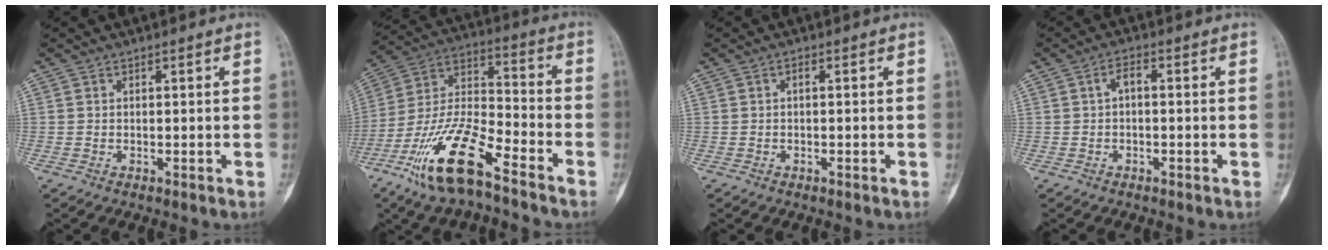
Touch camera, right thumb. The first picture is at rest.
{"total": 17.6, "force": [-10.9, 5.1, 12.8], "torque": [-0.254, 0.062, -0.209]}
{"total": 0.8, "force": [-0.1, 0.2, 0.8], "torque": [-0.015, 0.004, -0.003]}
{"total": 3.1, "force": [0.0, 1.5, 2.7], "torque": [-0.043, 0.016, -0.008]}